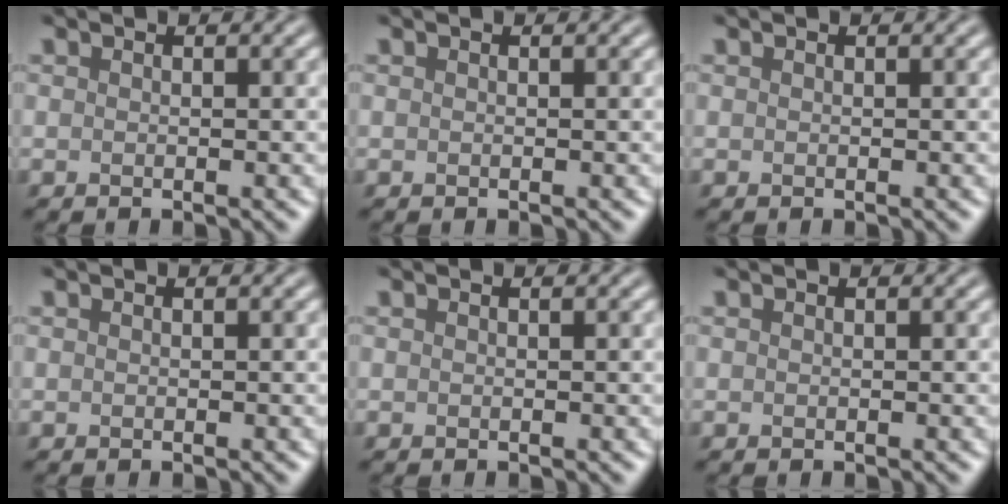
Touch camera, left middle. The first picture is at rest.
{"total": 0.0}
{"total": 0.0}
{"total": 0.0}
{"total": 0.0}
{"total": 0.0}